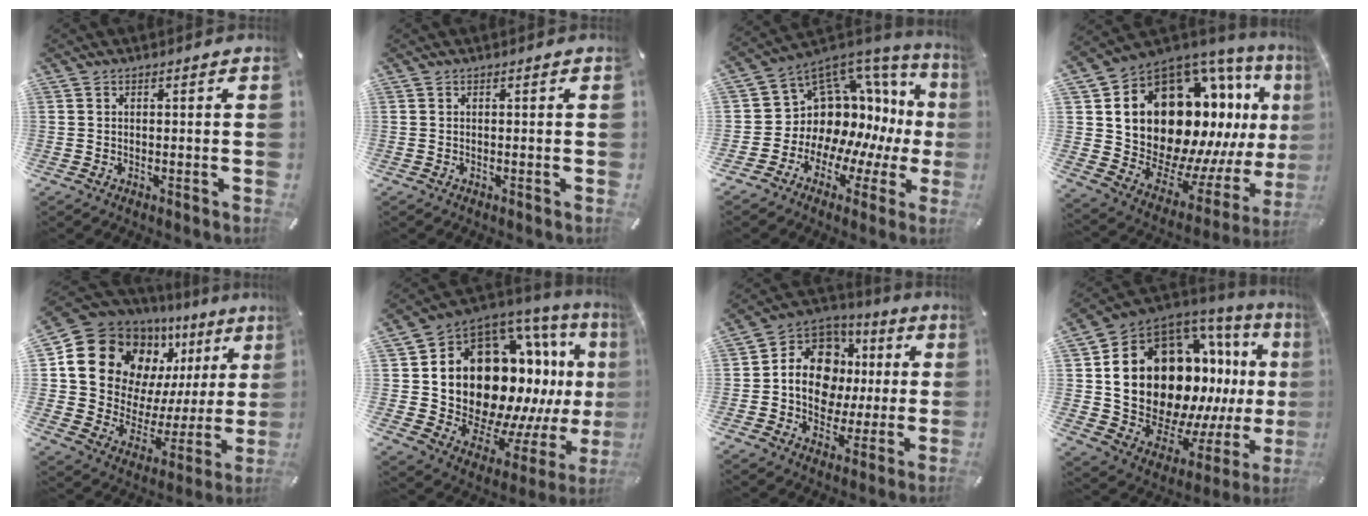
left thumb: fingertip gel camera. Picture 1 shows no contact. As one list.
[{"total": 0.0}, {"total": 13.7, "force": [2.7, 11.8, 6.4], "torque": [-0.110, -0.072, 0.072]}, {"total": 18.7, "force": [8.3, 13.2, 10.3], "torque": [-0.174, -0.098, 0.167]}, {"total": 16.9, "force": [9.6, 12.6, 6.0], "torque": [-0.095, -0.083, 0.186]}, {"total": 19.7, "force": [5.7, 14.4, 12.2], "torque": [-0.228, -0.091, 0.130]}, {"total": 13.7, "force": [1.1, 11.7, 7.1], "torque": [-0.125, -0.013, 0.027]}, {"total": 22.3, "force": [5.7, 16.7, 13.8], "torque": [-0.237, -0.086, 0.148]}]